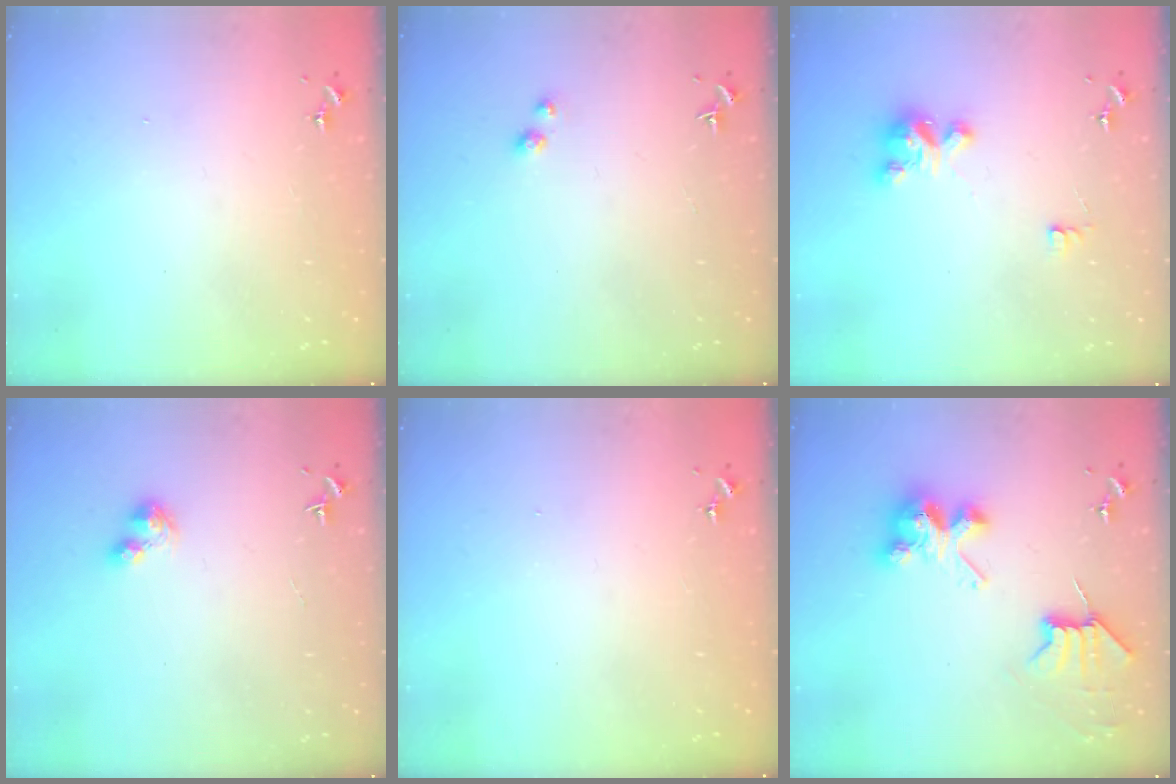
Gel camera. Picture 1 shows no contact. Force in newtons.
{"total": 3.0, "press": 3.0, "slide": 0.1}
{"total": 6.1, "press": 6.1, "slide": 0.5}
{"total": 3.5, "press": 3.5, "slide": 0.4}
{"total": 0.0}
{"total": 8.1, "press": 8.1, "slide": 0.6}